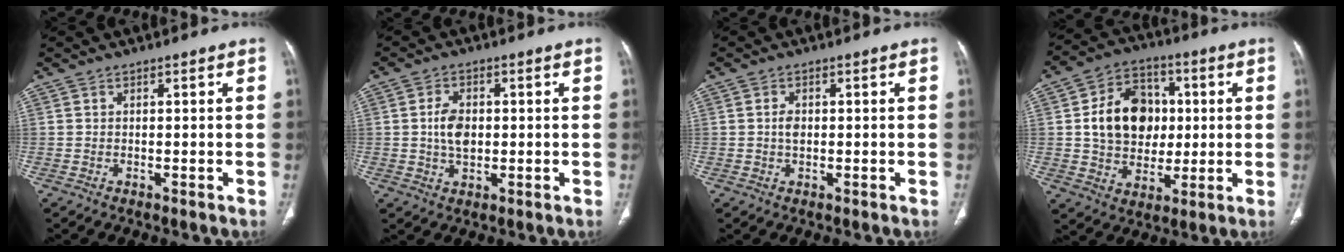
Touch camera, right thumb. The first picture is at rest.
{"total": 5.5, "force": [0.3, 3.6, 4.2], "torque": [-0.072, 0.001, 0.006]}
{"total": 2.0, "force": [0.2, 1.3, 1.5], "torque": [-0.027, 0.000, 0.003]}
{"total": 15.6, "force": [1.7, 12.3, 9.4], "torque": [-0.116, 0.010, 0.033]}